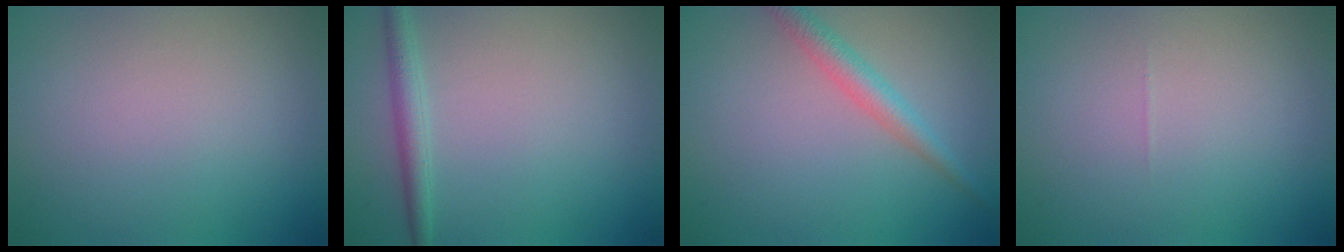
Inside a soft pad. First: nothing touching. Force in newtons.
{"total": 2.1, "press": 2.1, "slide": 0.0}
{"total": 2.5, "press": 2.5, "slide": 0.1}
{"total": 0.0}